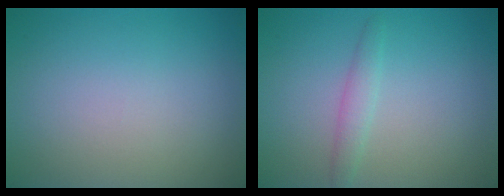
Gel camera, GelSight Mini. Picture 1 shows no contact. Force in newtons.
{"total": 1.5, "press": 1.5, "slide": 0.0}